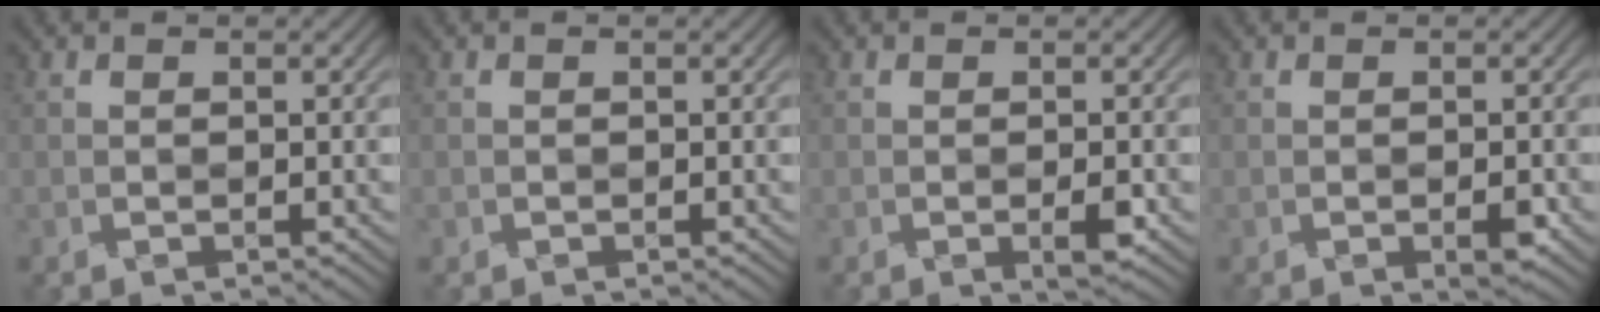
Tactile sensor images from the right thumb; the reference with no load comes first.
{"total": 0.0}
{"total": 1.6, "force": [-0.7, 0.2, 1.4], "torque": [-0.025, 0.000, -0.012]}
{"total": 1.5, "force": [-0.7, 0.5, 1.3], "torque": [-0.022, -0.001, -0.011]}